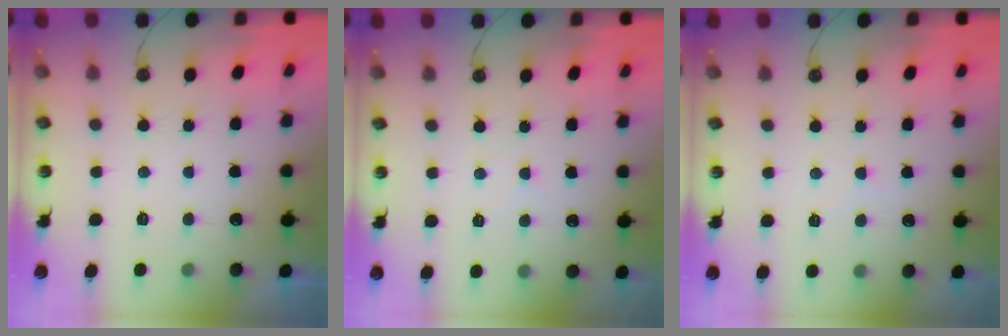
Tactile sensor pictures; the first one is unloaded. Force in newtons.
{"total": 2.5, "press": 2.5, "slide": 0.4}
{"total": 4.4, "press": 4.3, "slide": 0.7}